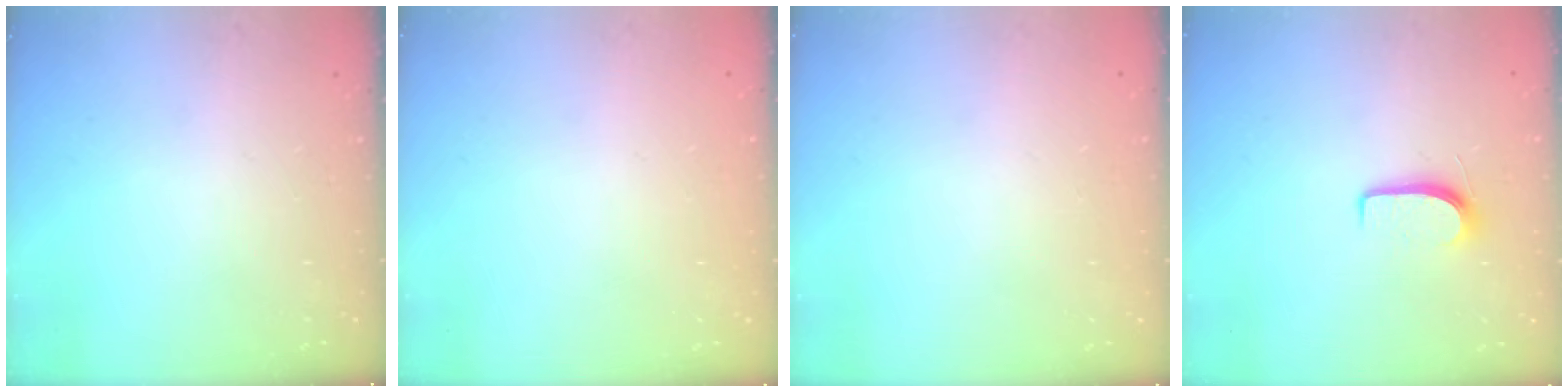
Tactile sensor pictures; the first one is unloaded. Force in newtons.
{"total": 0.0}
{"total": 0.0}
{"total": 6.1, "press": 6.1, "slide": 0.6}